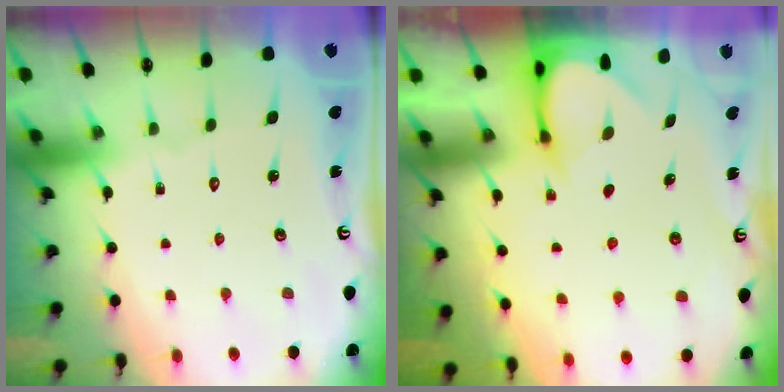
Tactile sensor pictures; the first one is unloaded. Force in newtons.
{"total": 3.6, "press": 3.6, "slide": 0.3}